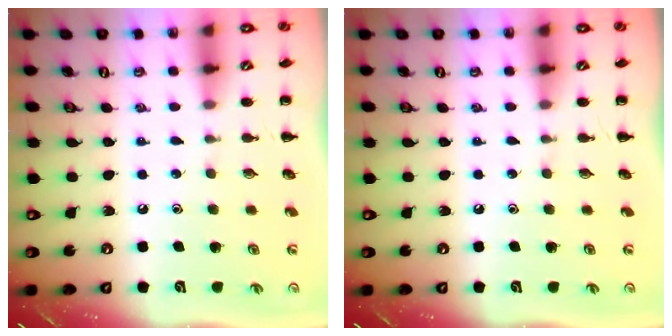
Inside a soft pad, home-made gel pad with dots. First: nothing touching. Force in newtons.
{"total": 0.0}